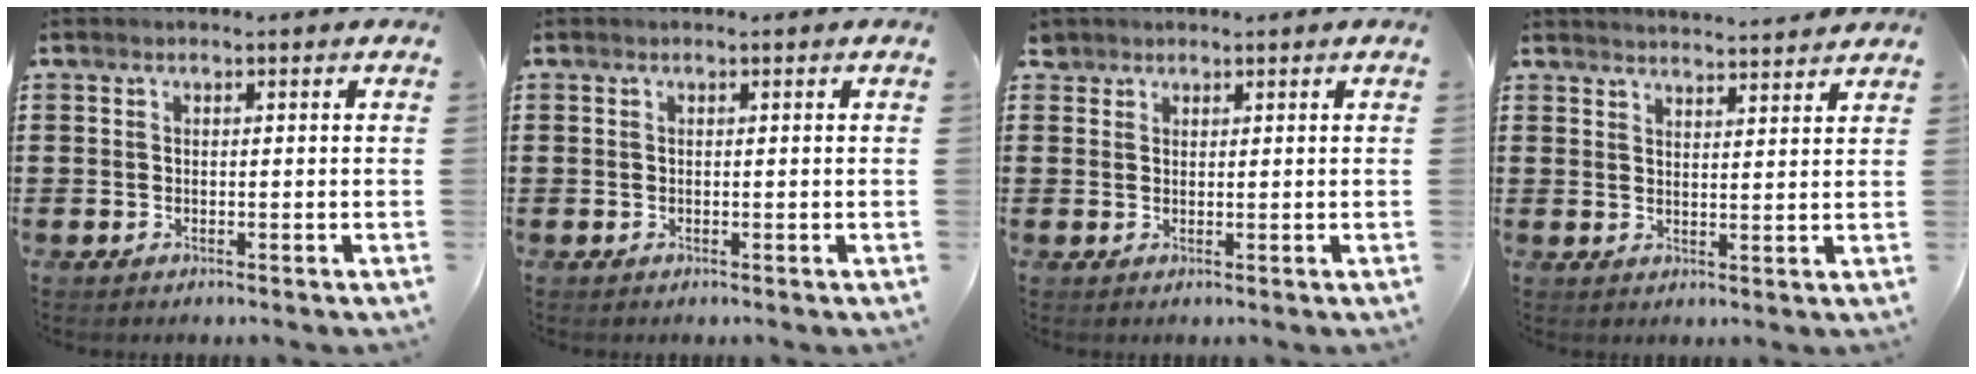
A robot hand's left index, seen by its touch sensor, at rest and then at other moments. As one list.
[{"total": 0.0}, {"total": 1.5, "force": [1.2, 0.8, 0.2], "torque": [-0.008, 0.004, 0.025]}, {"total": 2.9, "force": [2.9, -0.3, 0.0], "torque": [-0.008, -0.013, 0.052]}]